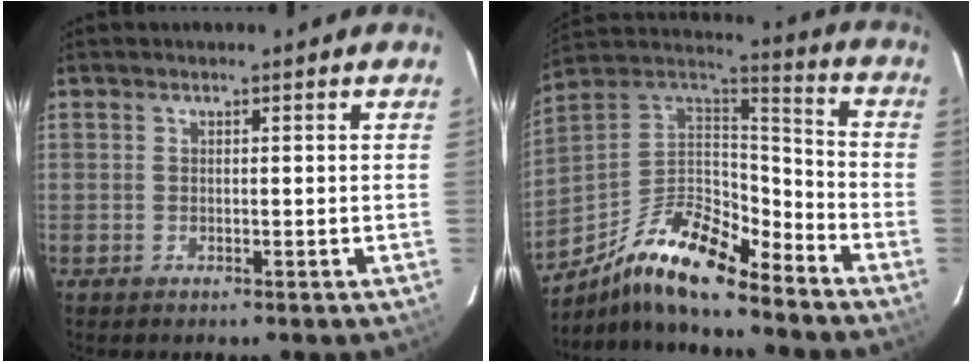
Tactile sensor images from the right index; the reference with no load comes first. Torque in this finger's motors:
{"motor_torque": [0.76, -0.65, 0.22, 0.03]}